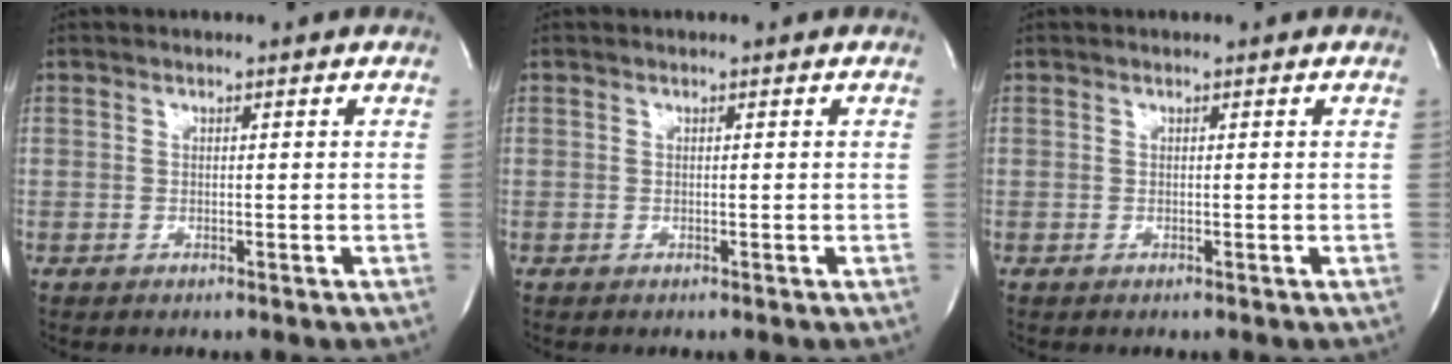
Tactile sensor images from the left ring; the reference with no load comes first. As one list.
[{"total": 0.0}, {"total": 0.0}]